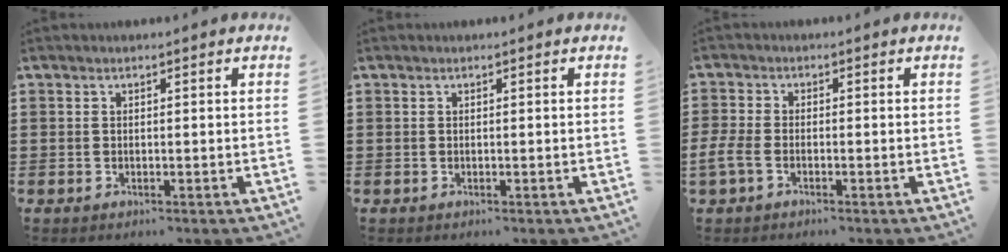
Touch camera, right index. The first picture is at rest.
{"total": 0.0}
{"total": 2.9, "force": [-1.7, 1.3, 1.9], "torque": [-0.055, -0.005, -0.036]}